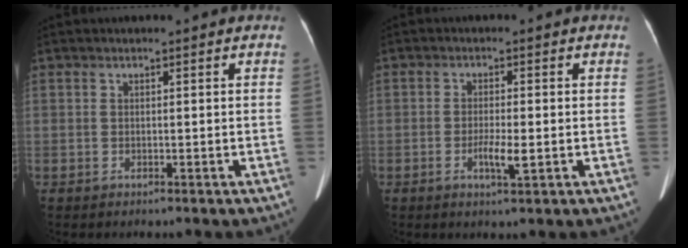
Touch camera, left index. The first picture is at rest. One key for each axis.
{"total": 3.3, "fx": -0.9, "fy": 0.6, "fz": 3.1, "tx": -0.061, "ty": -0.003, "tz": -0.014}